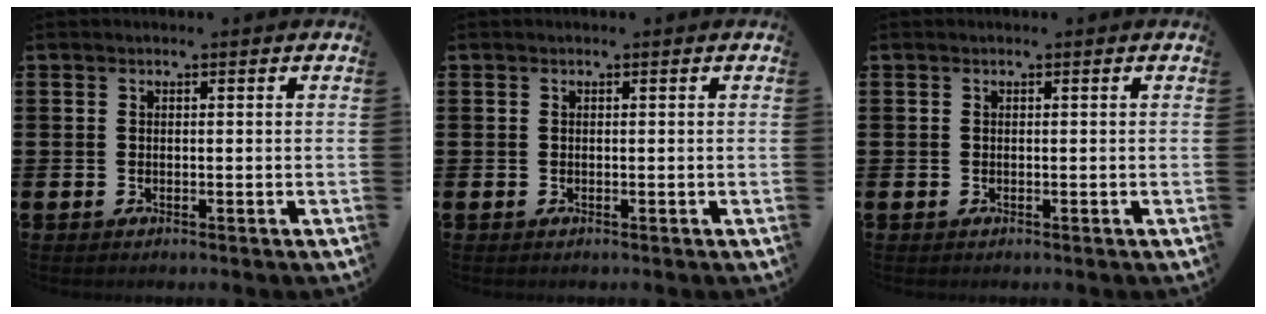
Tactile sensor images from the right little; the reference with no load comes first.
{"total": 0.0}
{"total": 0.0}